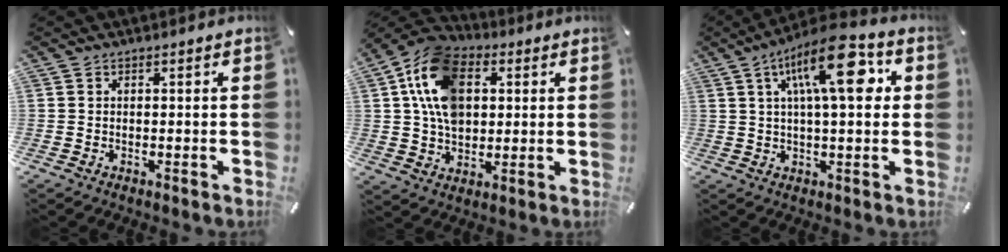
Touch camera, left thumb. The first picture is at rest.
{"total": 15.2, "force": [3.1, 11.3, 9.7], "torque": [-0.201, 0.005, 0.055]}
{"total": 16.8, "force": [5.5, 6.0, 14.7], "torque": [-0.228, -0.007, 0.085]}